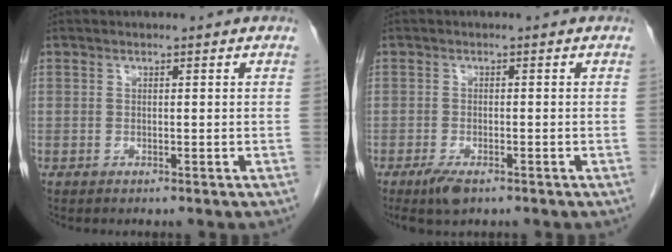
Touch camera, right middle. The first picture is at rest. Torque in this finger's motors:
{"motor_torque": [0.72, -0.33, 0.21, 0.04]}